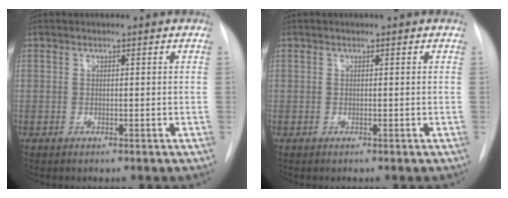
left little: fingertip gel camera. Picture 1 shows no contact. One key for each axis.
{"total": 0.0}